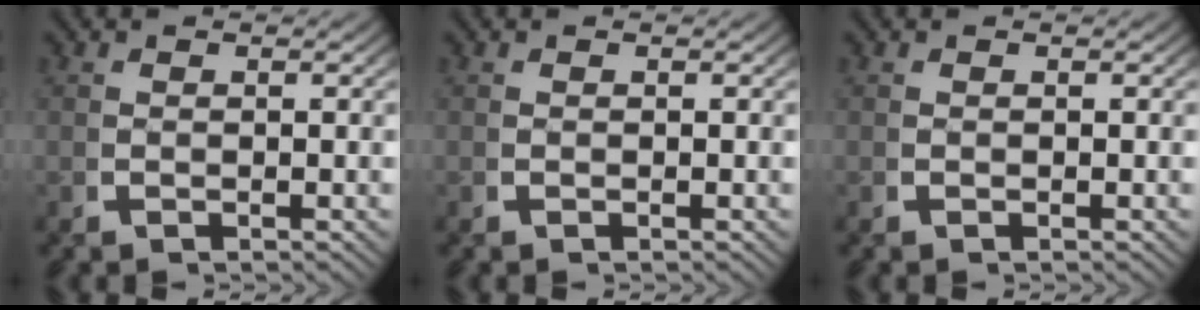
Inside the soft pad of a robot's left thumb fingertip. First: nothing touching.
{"total": 0.0}
{"total": 0.0}